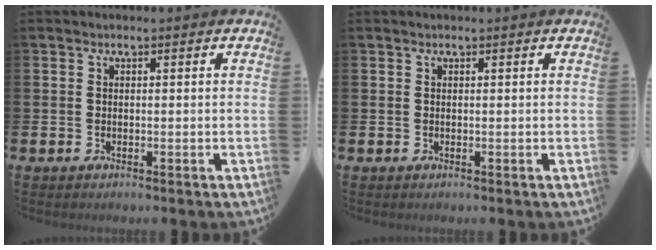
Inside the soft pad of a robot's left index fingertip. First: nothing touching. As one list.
[{"total": 0.0}]